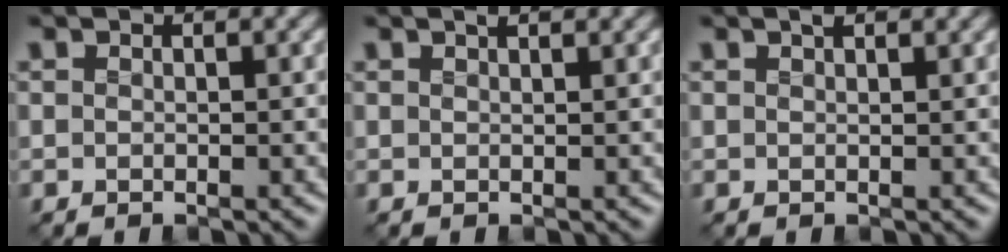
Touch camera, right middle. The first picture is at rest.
{"total": 1.5, "force": [1.1, 0.5, 0.9], "torque": [-0.006, 0.000, 0.005]}
{"total": 1.1, "force": [0.8, 0.2, 0.6], "torque": [-0.013, -0.002, 0.012]}